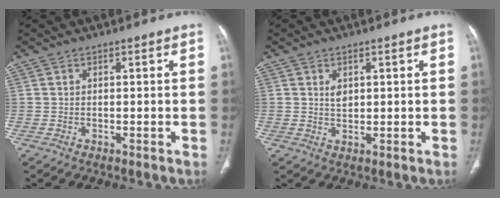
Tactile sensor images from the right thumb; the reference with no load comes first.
{"total": 2.2, "force": [0.9, 1.4, 1.5], "torque": [-0.018, -0.006, 0.019]}